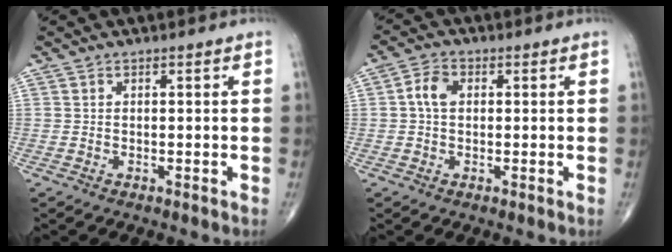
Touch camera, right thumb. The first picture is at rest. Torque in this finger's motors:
{"motor_torque": [-0.14, 0.18, 0.15, -0.12, 0.13]}